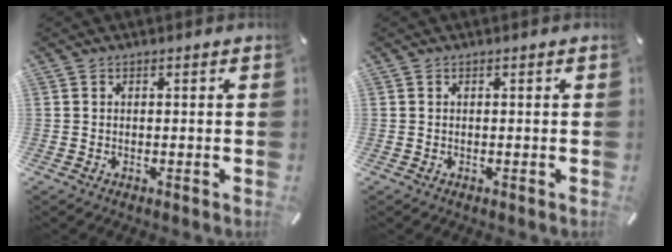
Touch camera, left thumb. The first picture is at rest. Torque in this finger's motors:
{"motor_torque": [0.00, 0.00, -0.04, 0.04, 0.00]}